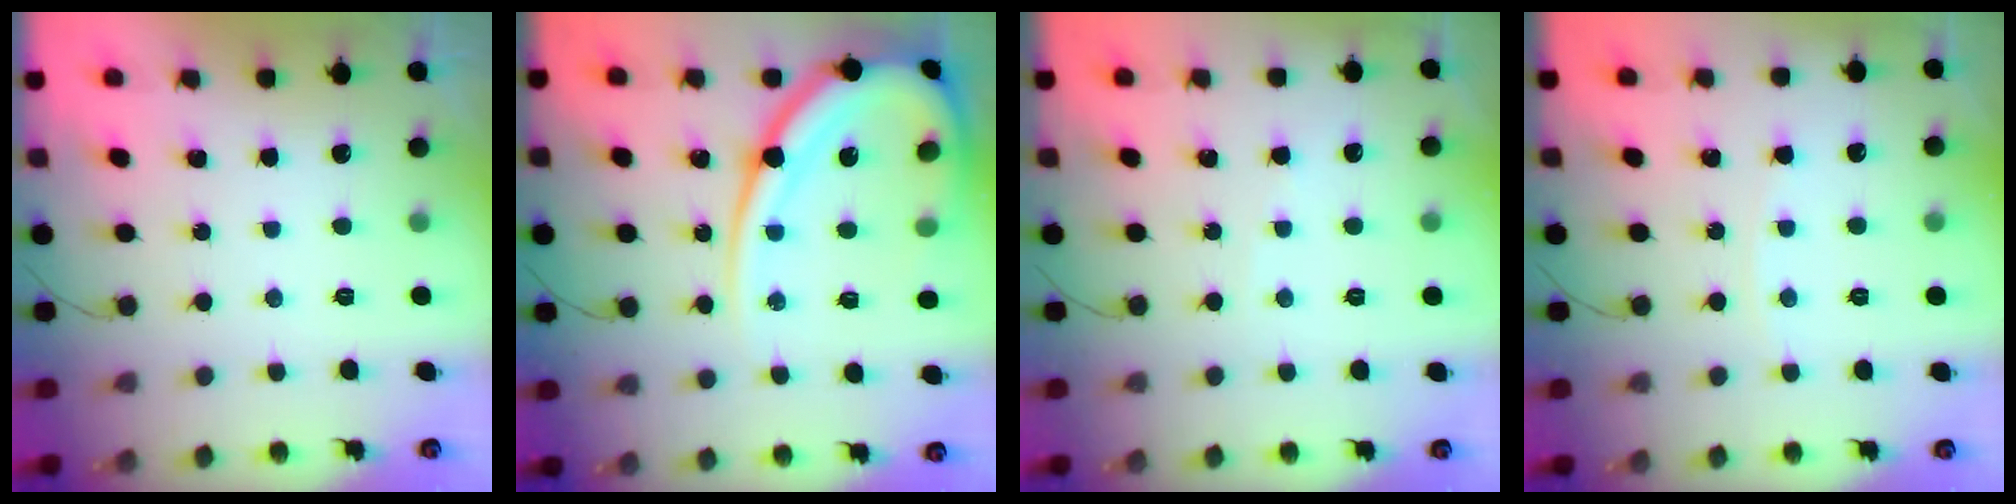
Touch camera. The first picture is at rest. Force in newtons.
{"total": 20.2, "press": 20.1, "slide": 2.3}
{"total": 1.4, "press": 1.4, "slide": 0.2}
{"total": 2.7, "press": 2.7, "slide": 0.5}